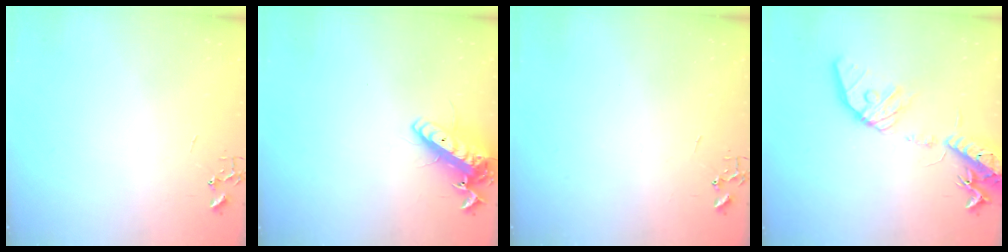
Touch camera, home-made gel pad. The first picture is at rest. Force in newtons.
{"total": 13.4, "press": 13.1, "slide": 2.5}
{"total": 0.0}
{"total": 18.6, "press": 18.2, "slide": 3.5}